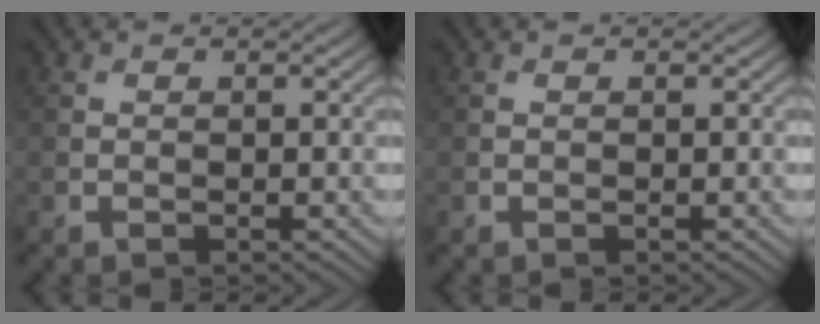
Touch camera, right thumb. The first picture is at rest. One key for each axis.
{"total": 0.0}